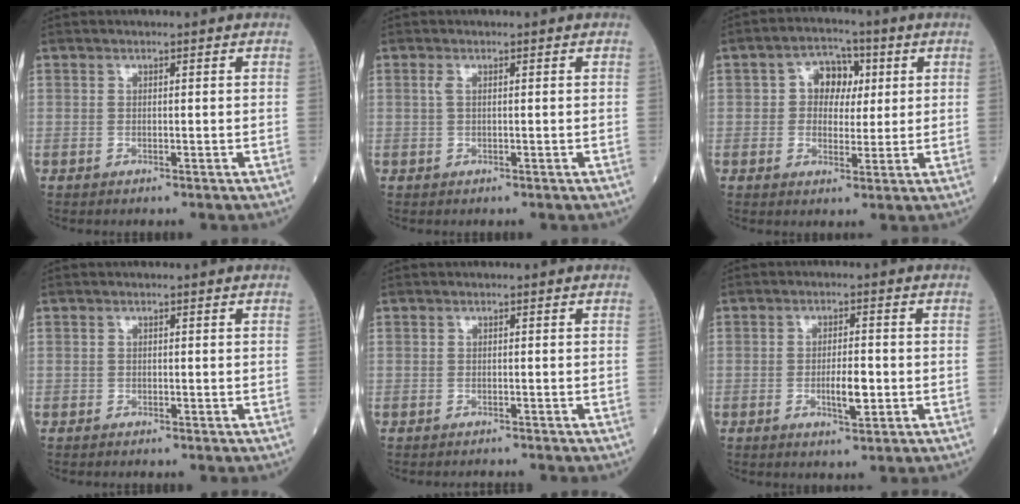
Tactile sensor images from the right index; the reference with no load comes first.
{"total": 0.8, "force": [0.2, 0.2, 0.8], "torque": [-0.024, 0.000, 0.001]}
{"total": 6.0, "force": [1.2, 4.4, 3.9], "torque": [-0.058, 0.020, 0.019]}
{"total": 0.0}
{"total": 1.3, "force": [-1.3, -0.2, 0.1], "torque": [0.002, -0.003, -0.017]}
{"total": 4.1, "force": [-1.0, 1.0, 3.9], "torque": [-0.068, 0.000, -0.011]}